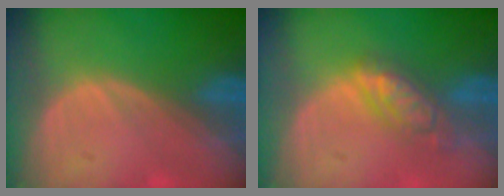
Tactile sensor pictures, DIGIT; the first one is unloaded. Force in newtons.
{"total": 5.5, "press": 5.0, "slide": 2.4}